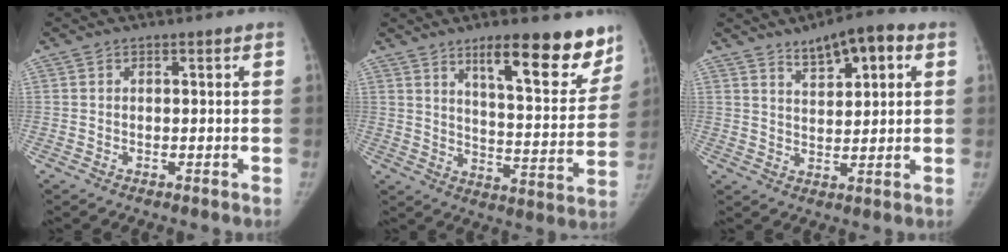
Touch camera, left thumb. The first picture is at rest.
{"total": 17.8, "force": [11.9, 4.9, 12.4], "torque": [-0.119, -0.076, 0.176]}
{"total": 8.3, "force": [4.4, 3.2, 6.2], "torque": [-0.072, -0.011, 0.068]}